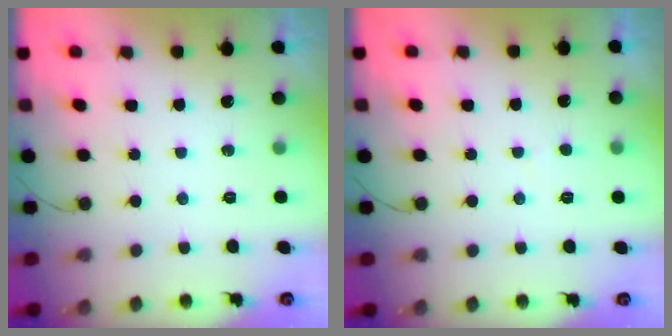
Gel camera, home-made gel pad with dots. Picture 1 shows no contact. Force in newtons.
{"total": 2.1, "press": 2.1, "slide": 0.2}